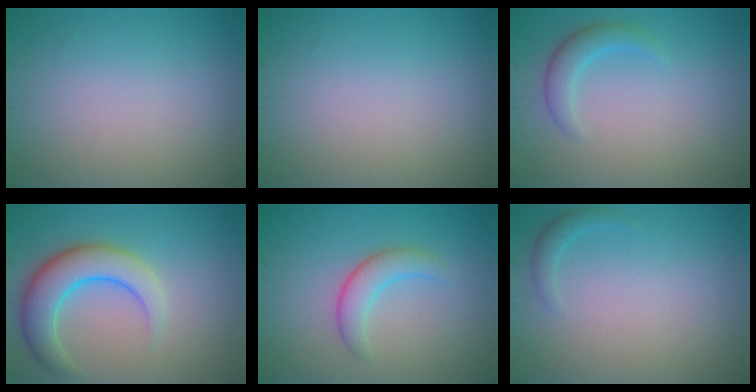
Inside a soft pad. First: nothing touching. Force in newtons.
{"total": 0.0}
{"total": 2.3, "press": 2.2, "slide": 0.1}
{"total": 5.9, "press": 5.9, "slide": 0.3}
{"total": 2.8, "press": 2.8, "slide": 0.2}
{"total": 1.2, "press": 1.2, "slide": 0.1}